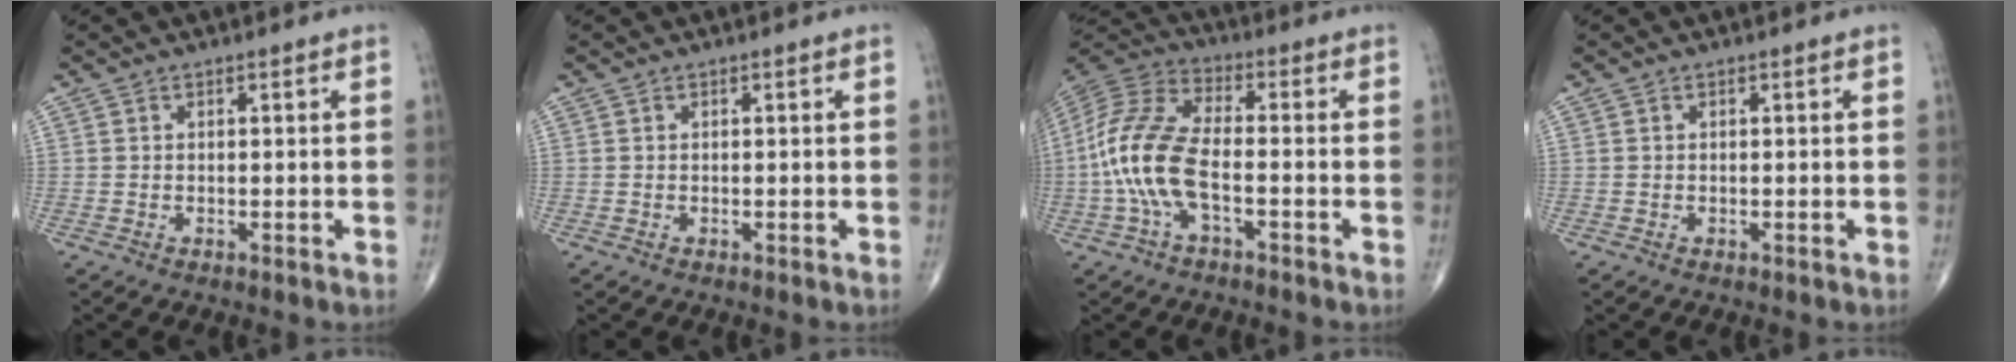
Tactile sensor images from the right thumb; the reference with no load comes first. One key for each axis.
{"total": 0.0}
{"total": 14.1, "fx": -3.0, "fy": 6.2, "fz": 12.2, "tx": -0.277, "ty": 0.034, "tz": -0.063}
{"total": 0.0}